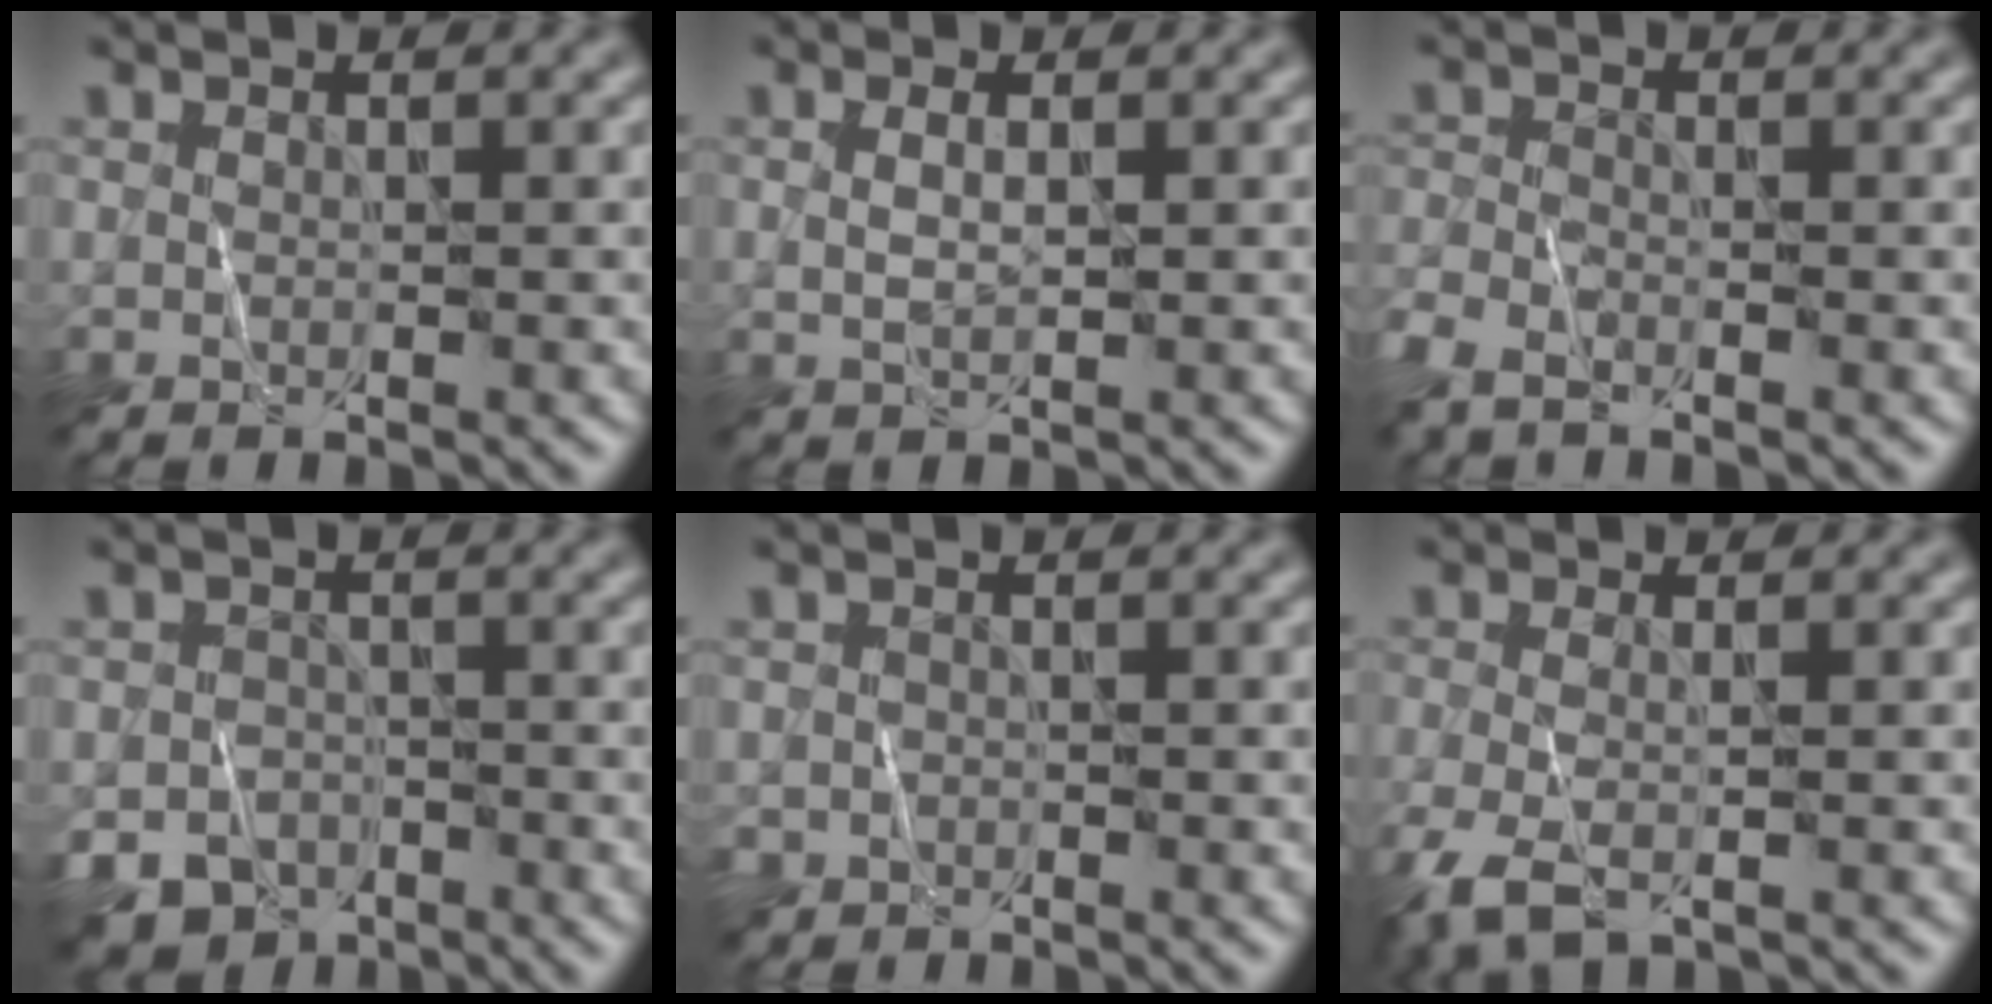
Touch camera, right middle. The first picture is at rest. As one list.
[{"total": 1.4, "force": [0.5, 0.5, 1.2], "torque": [-0.022, -0.004, 0.014]}, {"total": 3.4, "force": [-2.5, 1.4, 1.8], "torque": [-0.041, -0.010, -0.064]}, {"total": 5.6, "force": [-3.8, 3.7, 1.8], "torque": [-0.026, -0.014, -0.060]}, {"total": 1.2, "force": [-0.8, 0.9, -0.1], "torque": [0.008, -0.002, -0.014]}, {"total": 4.3, "force": [-2.1, 1.9, 3.2], "torque": [-0.081, -0.009, -0.044]}]